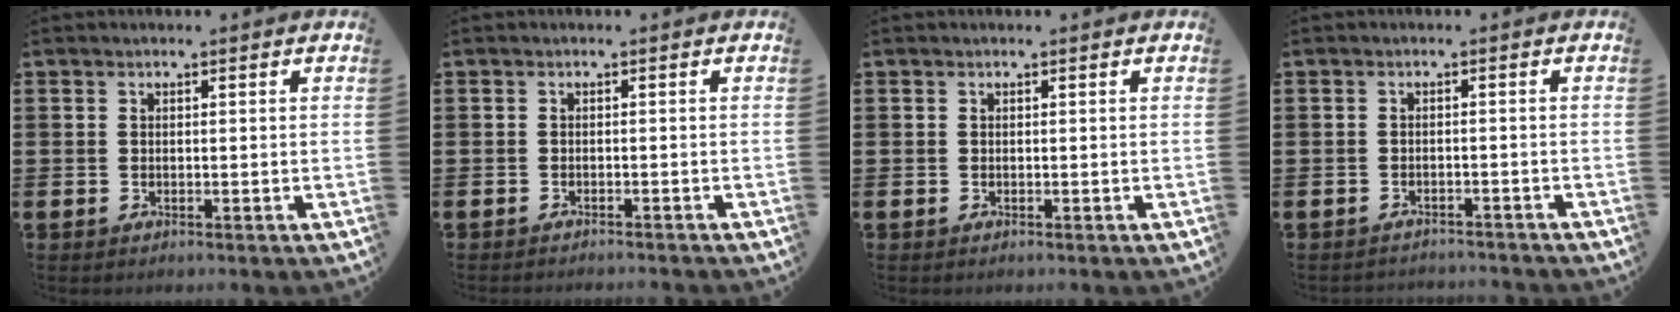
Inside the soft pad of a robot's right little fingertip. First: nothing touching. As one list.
[{"total": 0.7, "force": [-0.7, -0.1, 0.0], "torque": [0.000, -0.001, -0.014]}, {"total": 0.0}, {"total": 1.3, "force": [-1.3, 0.0, -0.1], "torque": [-0.003, 0.002, -0.028]}]